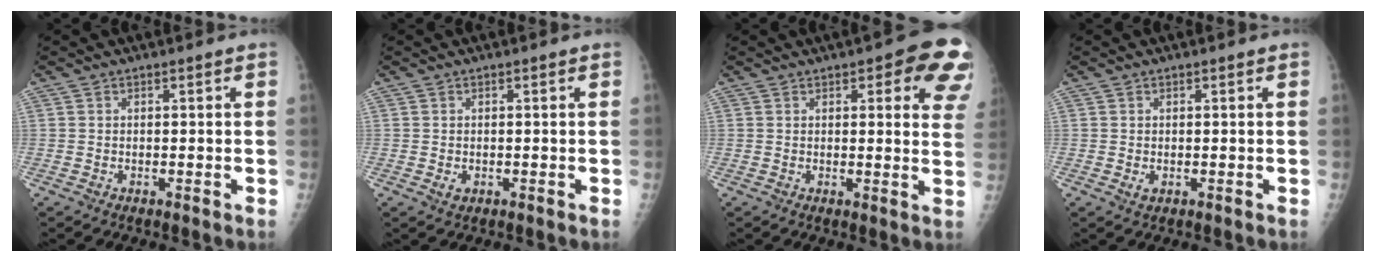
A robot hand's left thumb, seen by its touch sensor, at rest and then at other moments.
{"total": 1.4, "force": [-0.2, 1.0, 0.9], "torque": [-0.010, -0.002, 0.000]}
{"total": 12.5, "force": [6.2, 4.4, 9.9], "torque": [-0.074, -0.021, 0.059]}
{"total": 1.4, "force": [0.1, 0.8, 1.1], "torque": [-0.014, -0.003, 0.004]}